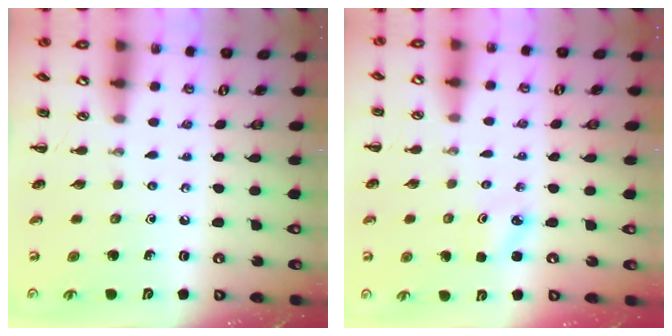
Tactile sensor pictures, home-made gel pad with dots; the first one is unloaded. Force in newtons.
{"total": 1.9, "press": 1.8, "slide": 0.4}